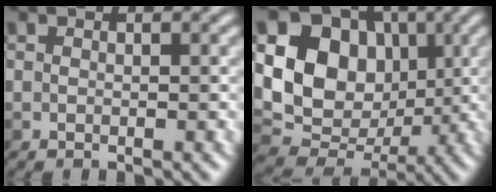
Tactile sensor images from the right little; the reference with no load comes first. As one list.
[{"total": 10.8, "force": [1.7, 8.7, 6.2], "torque": [-0.114, 0.011, 0.020]}]